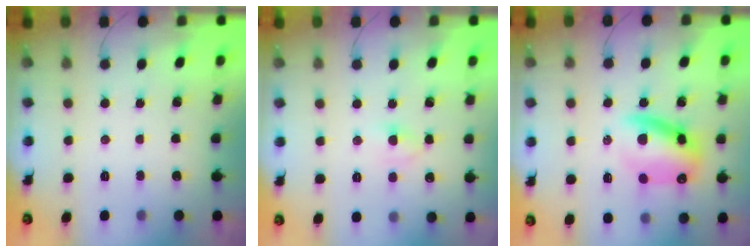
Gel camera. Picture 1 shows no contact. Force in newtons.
{"total": 3.7, "press": 3.5, "slide": 1.1}
{"total": 13.8, "press": 13.4, "slide": 3.2}